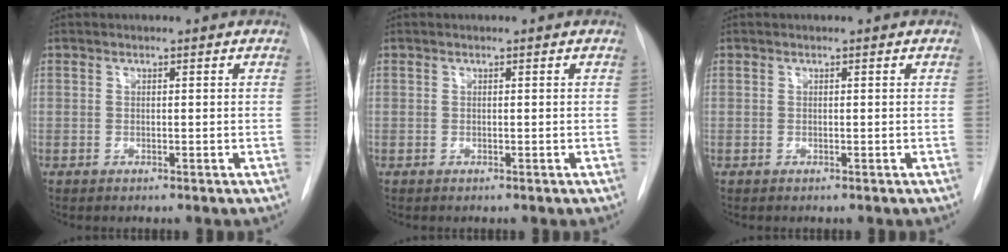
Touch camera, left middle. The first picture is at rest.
{"total": 0.0}
{"total": 0.0}